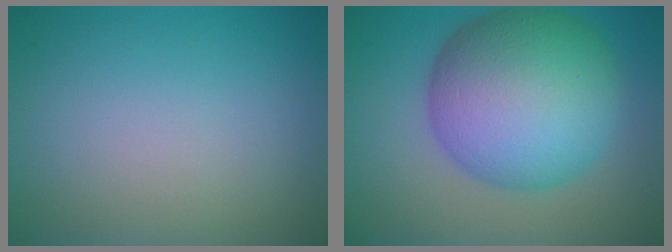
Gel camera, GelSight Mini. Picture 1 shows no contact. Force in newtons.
{"total": 13.3, "press": 13.3, "slide": 0.1}